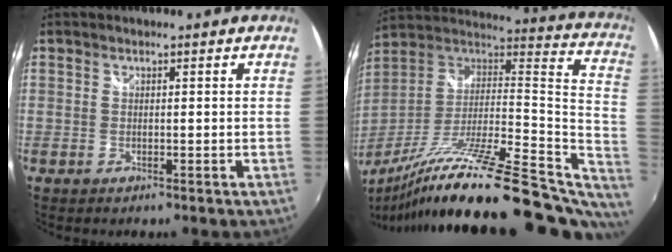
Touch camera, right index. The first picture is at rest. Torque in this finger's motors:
{"motor_torque": [1.06, -1.08, 0.77, 0.21]}